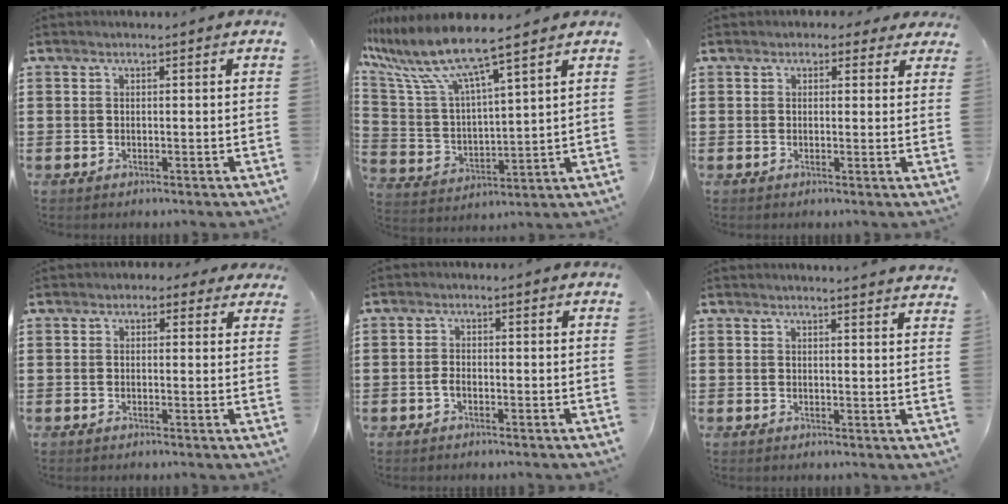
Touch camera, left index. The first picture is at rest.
{"total": 9.3, "force": [7.6, 0.6, 5.4], "torque": [-0.145, -0.047, 0.125]}
{"total": 1.8, "force": [1.3, 1.2, 0.5], "torque": [0.000, 0.003, 0.019]}
{"total": 1.6, "force": [0.9, 1.2, 0.5], "torque": [0.000, 0.003, 0.012]}
{"total": 1.4, "force": [-0.7, 0.5, 1.0], "torque": [-0.022, 0.000, -0.013]}
{"total": 2.2, "force": [2.2, -0.5, 0.3], "torque": [-0.010, -0.008, 0.041]}